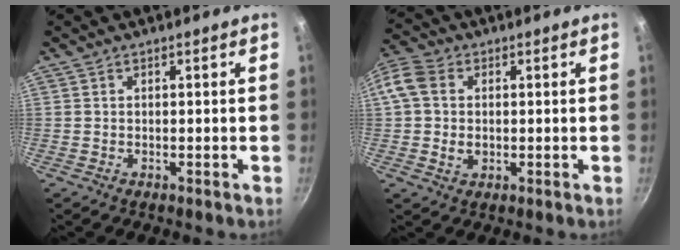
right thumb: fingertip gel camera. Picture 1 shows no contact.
{"total": 10.9, "force": [0.6, 8.7, 6.5], "torque": [-0.147, 0.019, 0.002]}